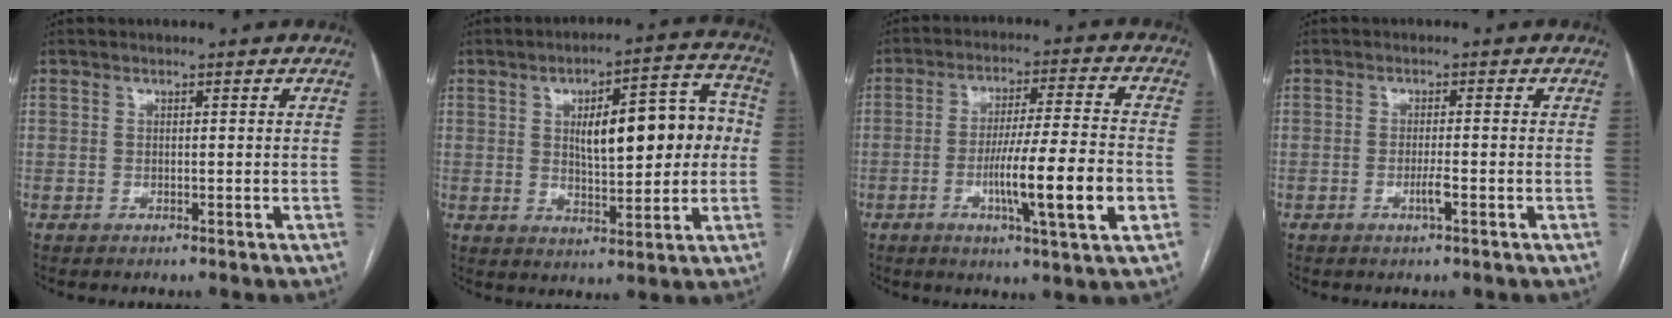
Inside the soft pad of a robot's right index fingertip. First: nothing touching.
{"total": 13.7, "force": [1.4, 4.5, 12.8], "torque": [-0.177, 0.036, 0.028]}
{"total": 13.1, "force": [-3.7, 0.0, 12.6], "torque": [-0.214, -0.007, -0.062]}
{"total": 2.0, "force": [-0.9, -0.1, 1.9], "torque": [-0.037, -0.001, -0.014]}